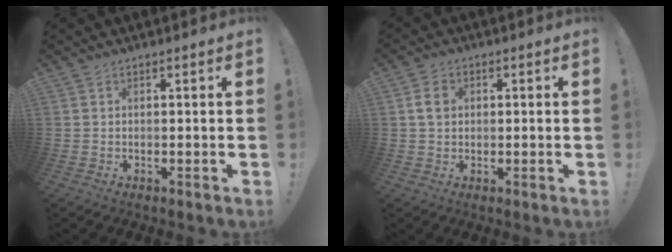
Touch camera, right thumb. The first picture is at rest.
{"total": 4.4, "force": [0.7, 3.4, 2.7], "torque": [-0.037, 0.003, 0.014]}